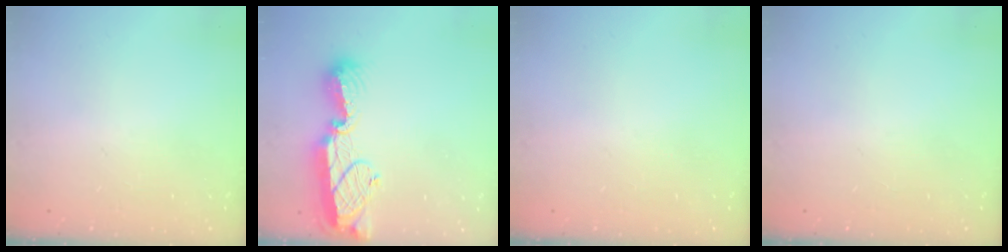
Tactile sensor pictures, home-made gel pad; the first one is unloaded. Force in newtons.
{"total": 12.4, "press": 12.4, "slide": 1.0}
{"total": 0.0}
{"total": 0.0}